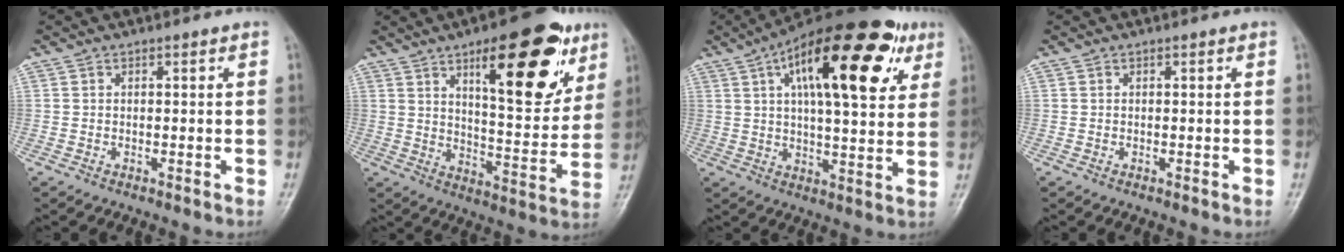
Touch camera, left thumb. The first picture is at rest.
{"total": 20.6, "force": [10.2, 7.5, 16.3], "torque": [-0.184, -0.045, 0.151]}
{"total": 24.5, "force": [9.9, 9.4, 20.3], "torque": [-0.285, 0.003, 0.142]}
{"total": 0.0}